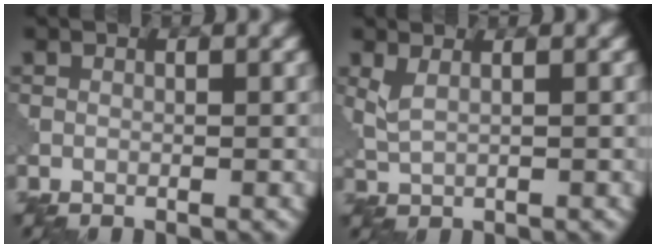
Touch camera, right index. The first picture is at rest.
{"total": 2.3, "force": [1.2, 0.8, 1.7], "torque": [-0.038, 0.000, 0.024]}